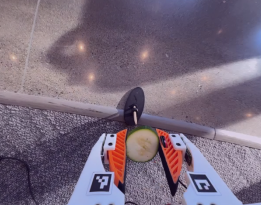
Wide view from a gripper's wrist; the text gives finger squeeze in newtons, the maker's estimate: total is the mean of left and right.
{"total": 10.3, "left": 10.5, "right": 10.2}